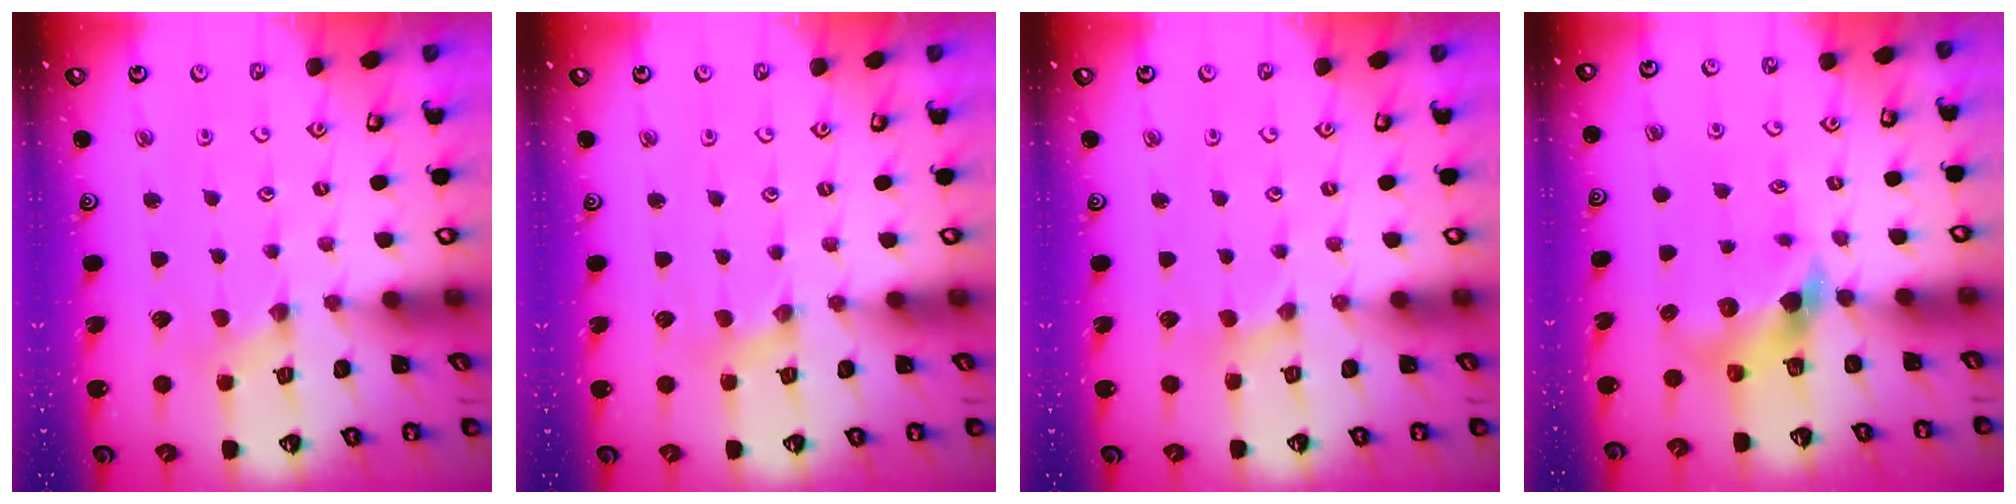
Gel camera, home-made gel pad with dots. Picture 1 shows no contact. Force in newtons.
{"total": 1.3, "press": 1.3, "slide": 0.2}
{"total": 0.9, "press": 0.9, "slide": 0.2}
{"total": 6.3, "press": 6.3, "slide": 0.7}